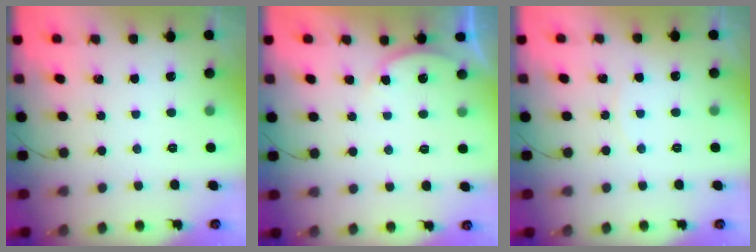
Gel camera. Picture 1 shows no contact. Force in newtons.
{"total": 3.2, "press": 3.1, "slide": 0.6}
{"total": 2.2, "press": 2.1, "slide": 0.4}